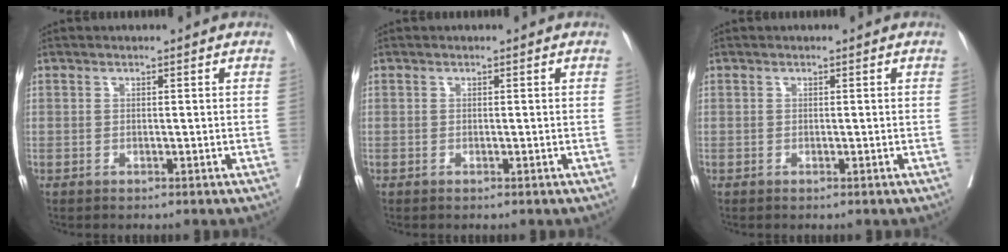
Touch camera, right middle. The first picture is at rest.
{"total": 0.0}
{"total": 0.0}